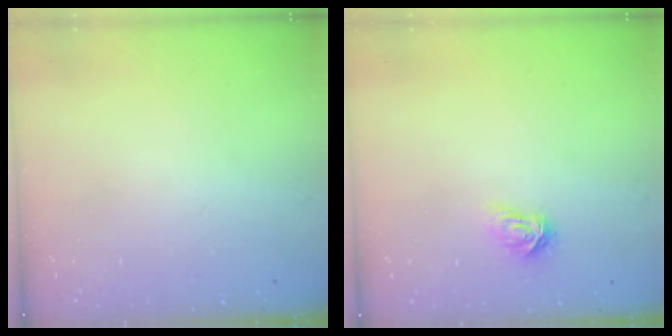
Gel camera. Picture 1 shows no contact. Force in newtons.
{"total": 4.1, "press": 4.1, "slide": 0.4}